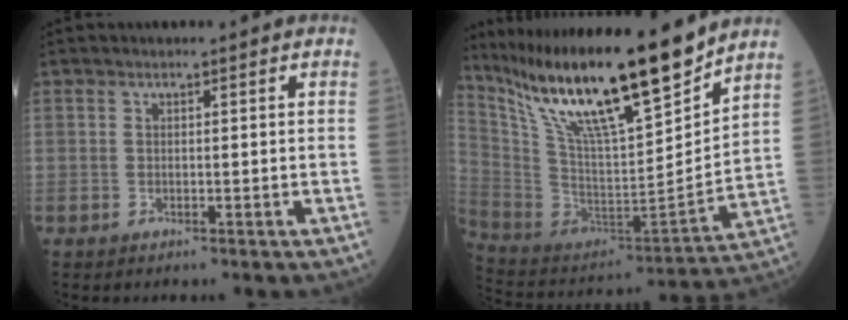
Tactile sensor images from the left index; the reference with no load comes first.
{"total": 22.4, "force": [17.3, 1.9, 14.1], "torque": [-0.247, -0.007, 0.315]}